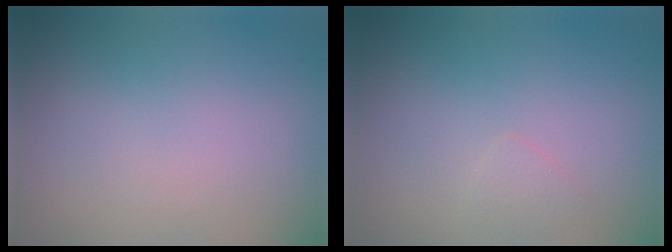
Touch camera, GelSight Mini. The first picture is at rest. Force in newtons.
{"total": 0.8, "press": 0.8, "slide": 0.0}